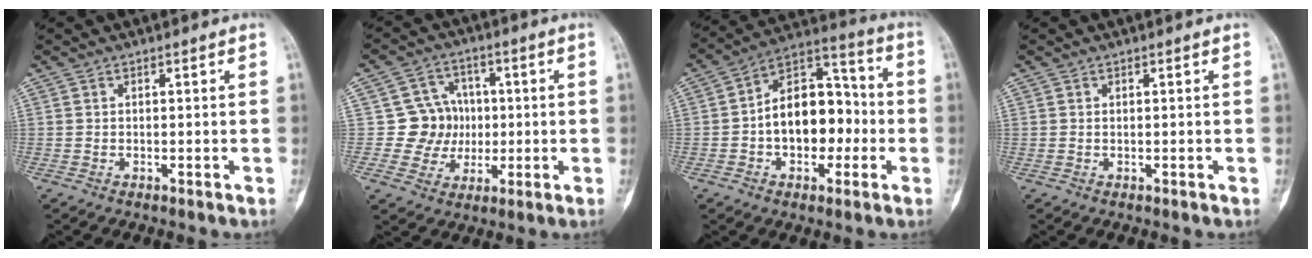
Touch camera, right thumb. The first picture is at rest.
{"total": 8.9, "force": [0.2, 8.6, 2.1], "torque": [0.017, 0.018, 0.003]}
{"total": 15.7, "force": [-1.9, 10.2, 11.8], "torque": [-0.146, 0.049, -0.035]}
{"total": 0.0}